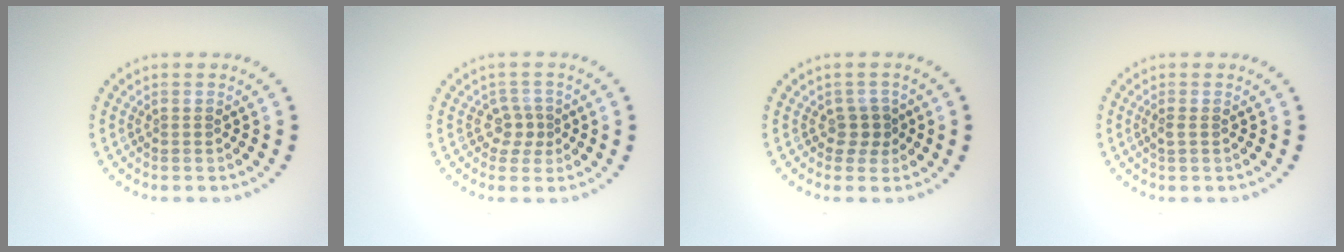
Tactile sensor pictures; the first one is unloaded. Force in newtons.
{"total": 2.0, "press": 1.5, "slide": 1.2}
{"total": 1.8, "press": 1.4, "slide": 1.1}
{"total": 0.9, "press": 0.8, "slide": 0.4}